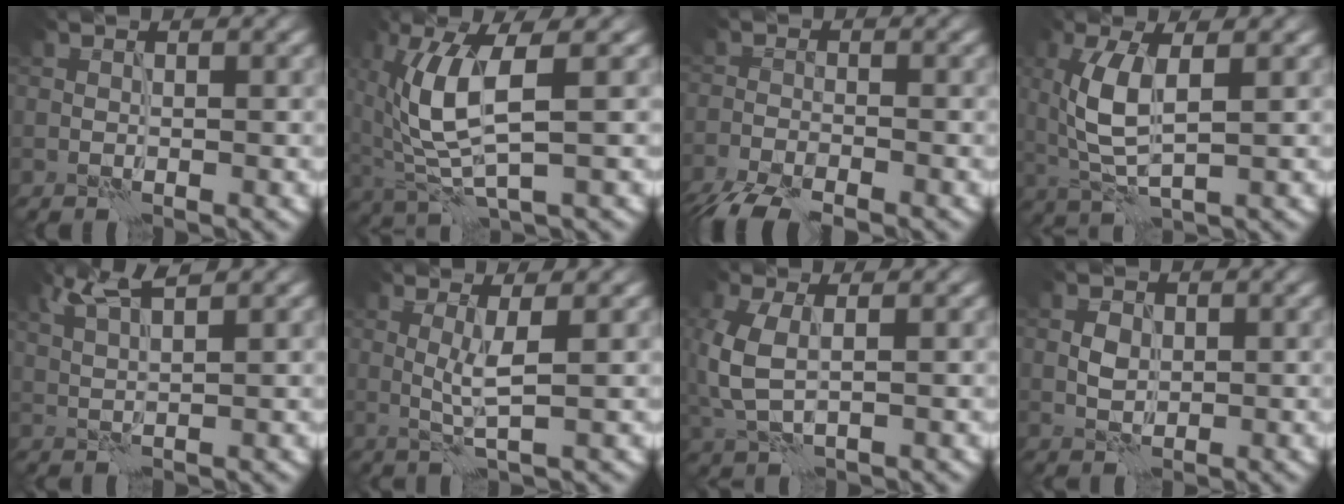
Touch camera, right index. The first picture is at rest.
{"total": 6.6, "force": [0.8, 1.9, 6.2], "torque": [-0.151, -0.002, 0.021]}
{"total": 4.8, "force": [-4.1, 1.1, 2.3], "torque": [-0.038, -0.017, -0.086]}
{"total": 5.5, "force": [1.0, 2.1, 5.0], "torque": [-0.120, -0.002, 0.023]}
{"total": 3.6, "force": [2.3, 0.5, 2.7], "torque": [-0.057, 0.007, 0.048]}
{"total": 2.3, "force": [0.3, 0.0, 2.3], "torque": [-0.051, -0.002, 0.007]}
{"total": 4.6, "force": [0.3, 2.4, 3.9], "torque": [-0.114, -0.001, 0.007]}
{"total": 1.7, "force": [0.3, 1.2, 1.2], "torque": [-0.022, 0.002, 0.004]}